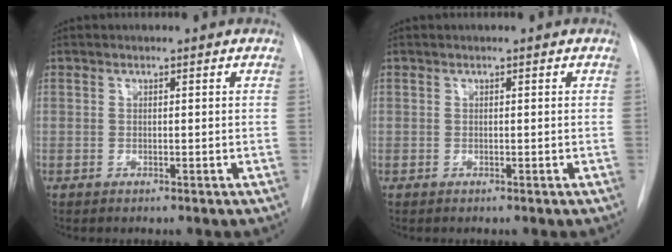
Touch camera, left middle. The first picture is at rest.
{"total": 0.0}